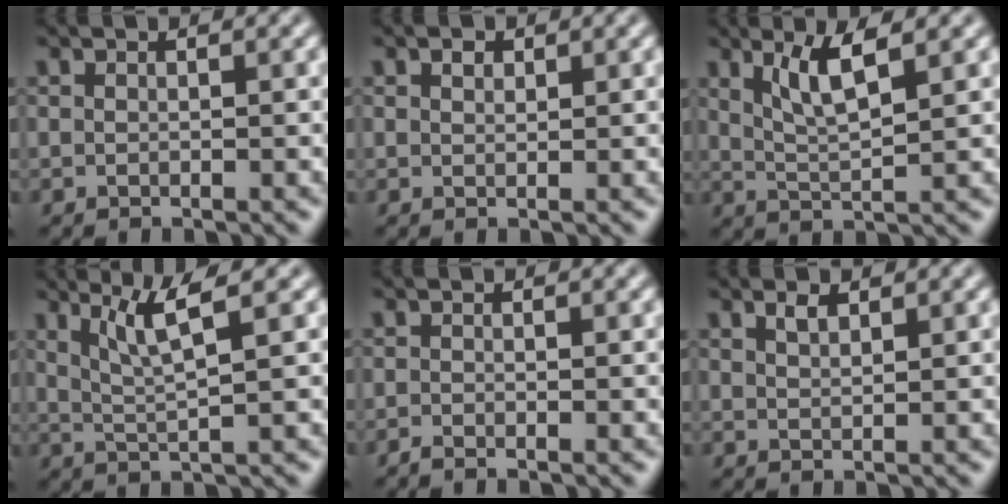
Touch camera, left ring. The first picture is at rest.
{"total": 0.9, "force": [0.6, 0.5, 0.4], "torque": [-0.008, 0.000, 0.010]}
{"total": 3.6, "force": [1.9, 0.7, 3.0], "torque": [-0.057, -0.005, 0.039]}
{"total": 3.9, "force": [2.0, 0.5, 3.3], "torque": [-0.061, -0.003, 0.044]}
{"total": 0.7, "force": [-0.6, 0.1, 0.3], "torque": [-0.004, -0.003, -0.013]}
{"total": 1.2, "force": [0.9, 0.4, 0.7], "torque": [-0.014, 0.002, 0.018]}